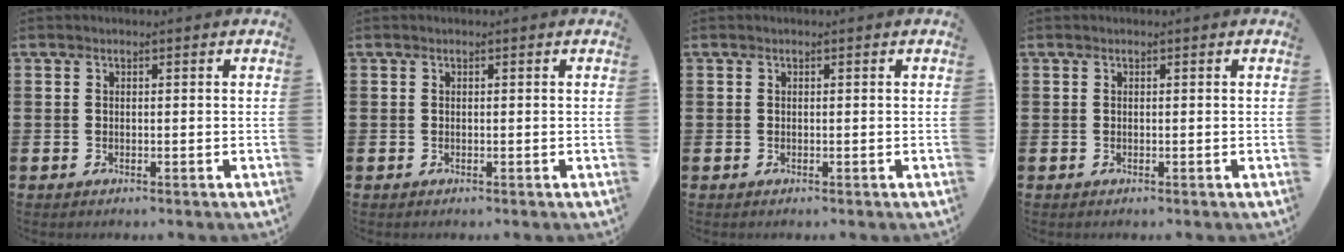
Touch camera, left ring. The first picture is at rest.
{"total": 0.0}
{"total": 0.0}
{"total": 0.0}